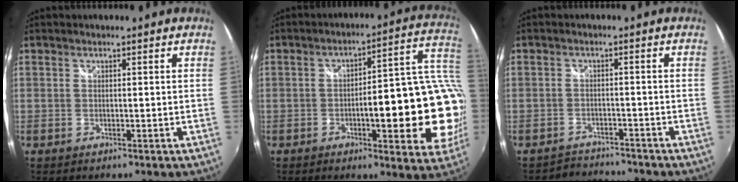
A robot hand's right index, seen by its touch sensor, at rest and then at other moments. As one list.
[{"total": 20.1, "force": [-4.5, 5.6, 18.8], "torque": [-0.240, 0.013, -0.056]}, {"total": 4.5, "force": [-4.4, 0.9, -0.4], "torque": [-0.006, 0.006, -0.075]}]